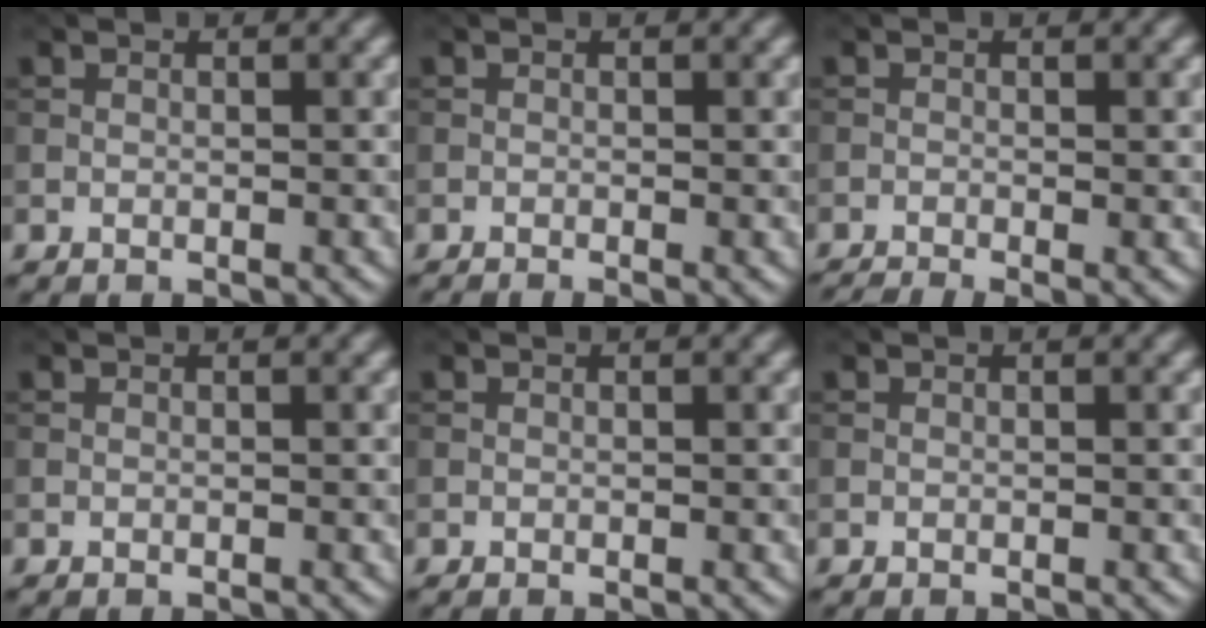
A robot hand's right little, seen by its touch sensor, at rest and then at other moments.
{"total": 0.8, "force": [-0.4, 0.2, 0.7], "torque": [-0.008, -0.005, -0.009]}
{"total": 2.0, "force": [-1.4, 0.3, 1.4], "torque": [-0.026, -0.004, -0.031]}
{"total": 0.0}
{"total": 0.0}
{"total": 0.0}